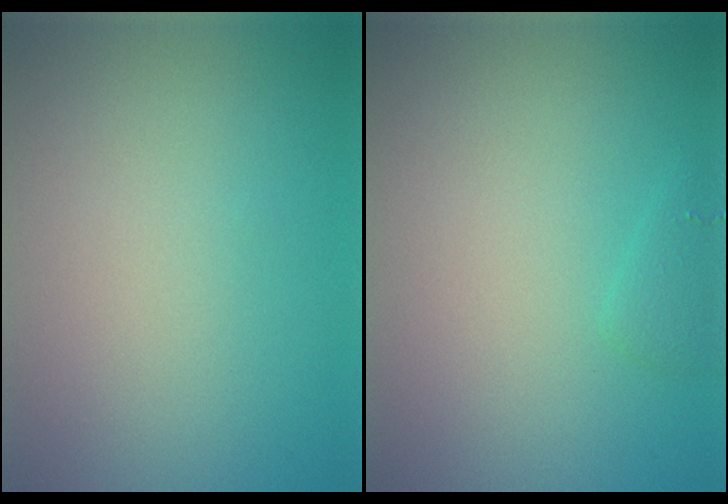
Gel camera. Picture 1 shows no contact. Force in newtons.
{"total": 1.0, "press": 1.0, "slide": 0.1}